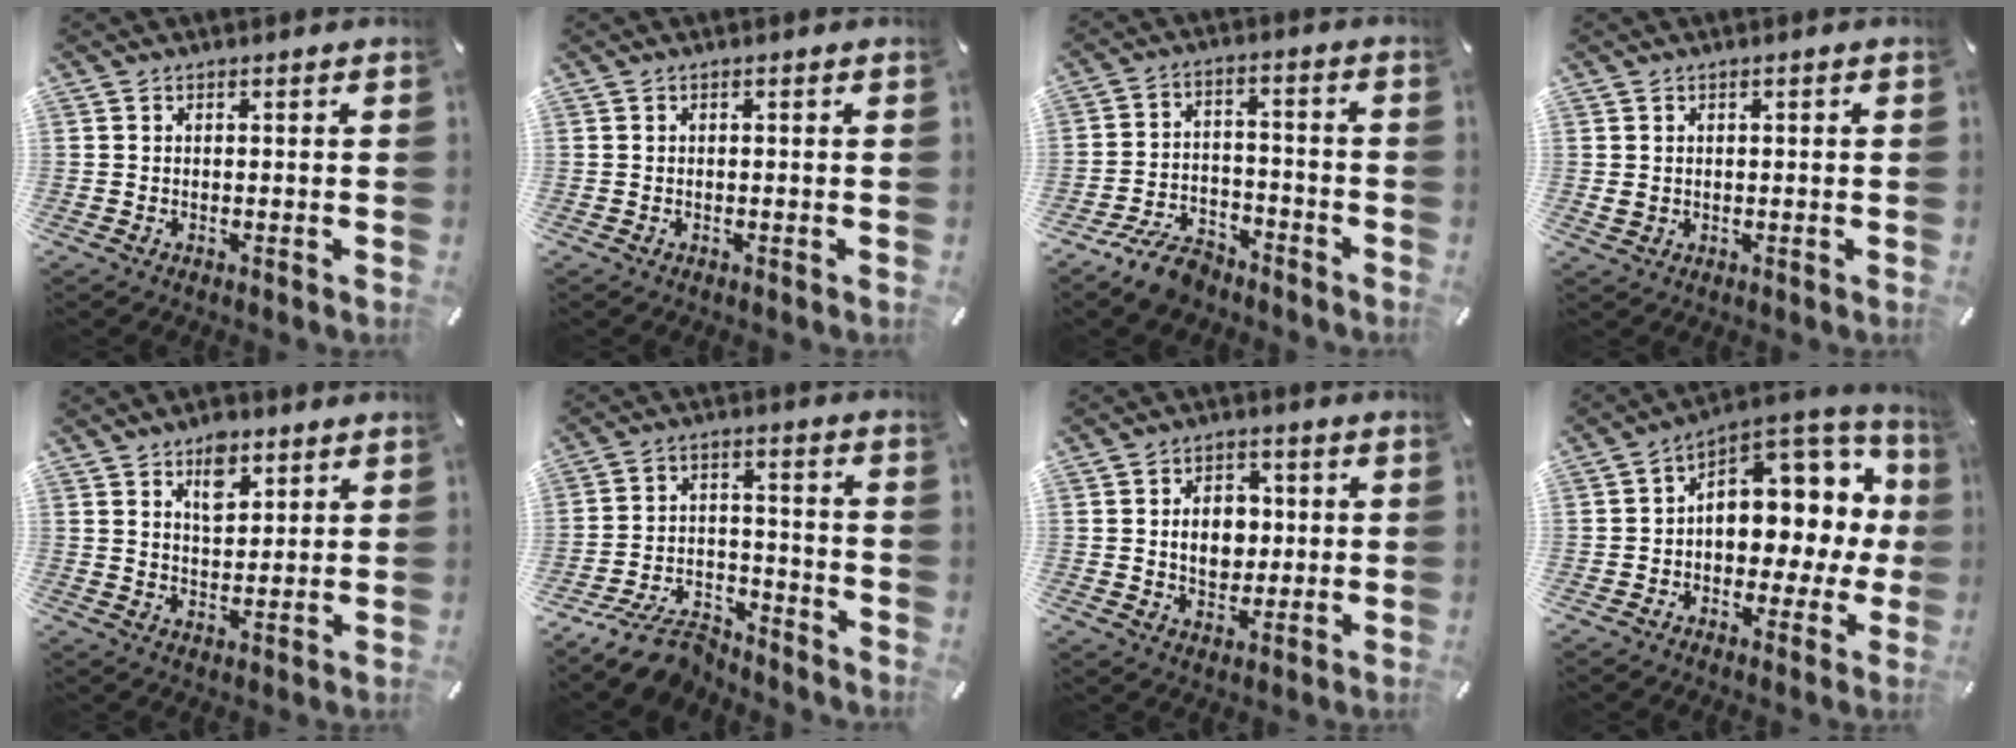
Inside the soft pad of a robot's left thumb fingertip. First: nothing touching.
{"total": 0.0}
{"total": 8.7, "force": [-7.0, 4.0, 3.3], "torque": [-0.054, 0.043, -0.129]}
{"total": 1.6, "force": [0.1, 1.4, 0.7], "torque": [-0.015, 0.004, 0.000]}
{"total": 7.2, "force": [4.3, 4.2, 4.0], "torque": [-0.043, -0.017, 0.071]}
{"total": 10.3, "force": [-8.6, 4.4, 3.8], "torque": [-0.060, 0.048, -0.160]}
{"total": 8.6, "force": [0.5, 6.9, 5.1], "torque": [-0.083, 0.005, 0.005]}
{"total": 11.0, "force": [3.5, 8.2, 6.5], "torque": [-0.066, -0.050, 0.062]}